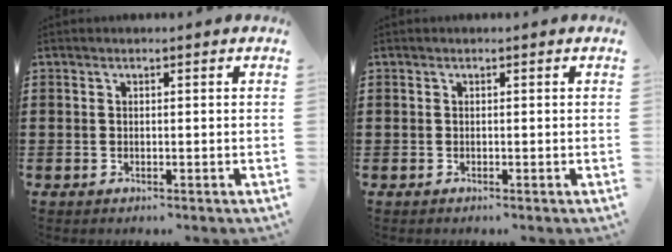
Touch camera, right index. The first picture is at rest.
{"total": 0.0}